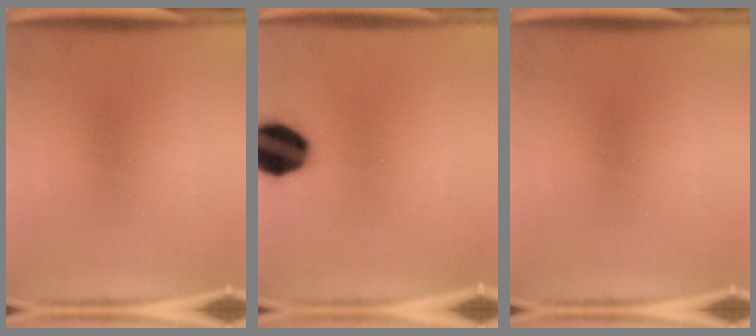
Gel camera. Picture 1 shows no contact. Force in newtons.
{"total": 16.3}
{"total": 0.0}